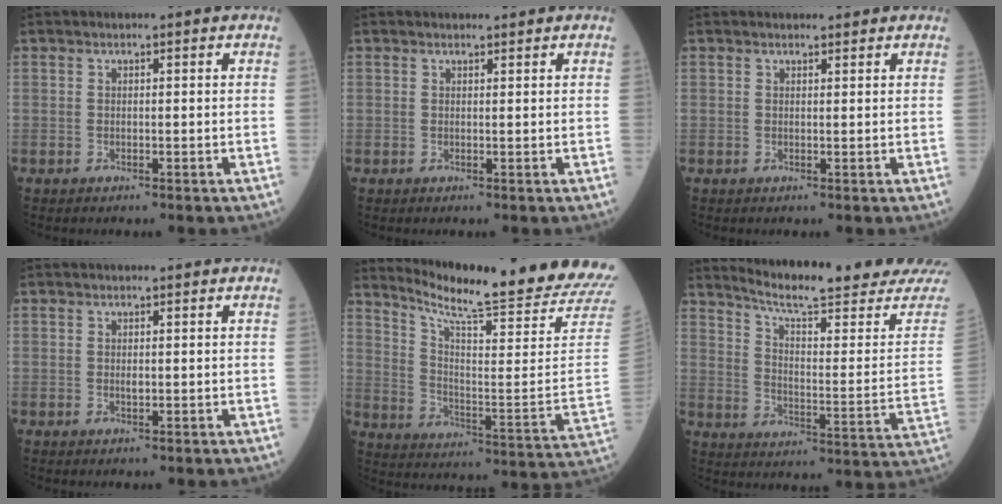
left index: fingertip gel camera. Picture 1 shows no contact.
{"total": 1.2, "force": [1.1, 0.2, 0.2], "torque": [-0.008, 0.002, 0.017]}
{"total": 1.7, "force": [1.6, 0.5, 0.4], "torque": [-0.008, 0.006, 0.020]}
{"total": 0.7, "force": [0.2, 0.3, 0.6], "torque": [-0.013, -0.002, 0.001]}
{"total": 24.0, "force": [21.9, -1.7, 9.7], "torque": [-0.169, -0.126, 0.288]}
{"total": 19.8, "force": [18.4, -0.6, 7.4], "torque": [-0.122, -0.091, 0.245]}